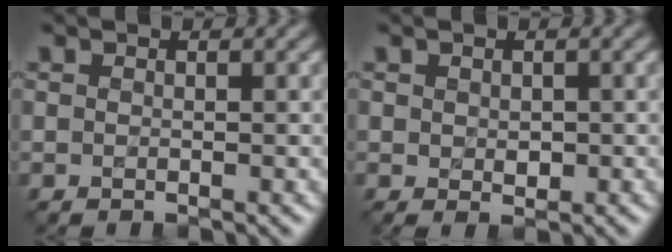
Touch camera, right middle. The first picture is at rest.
{"total": 1.1, "force": [0.0, 0.8, 0.8], "torque": [-0.012, -0.003, 0.004]}